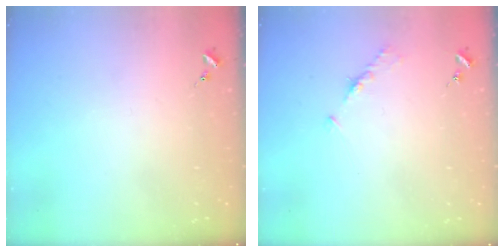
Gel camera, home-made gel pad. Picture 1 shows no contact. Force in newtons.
{"total": 4.3, "press": 4.2, "slide": 0.5}